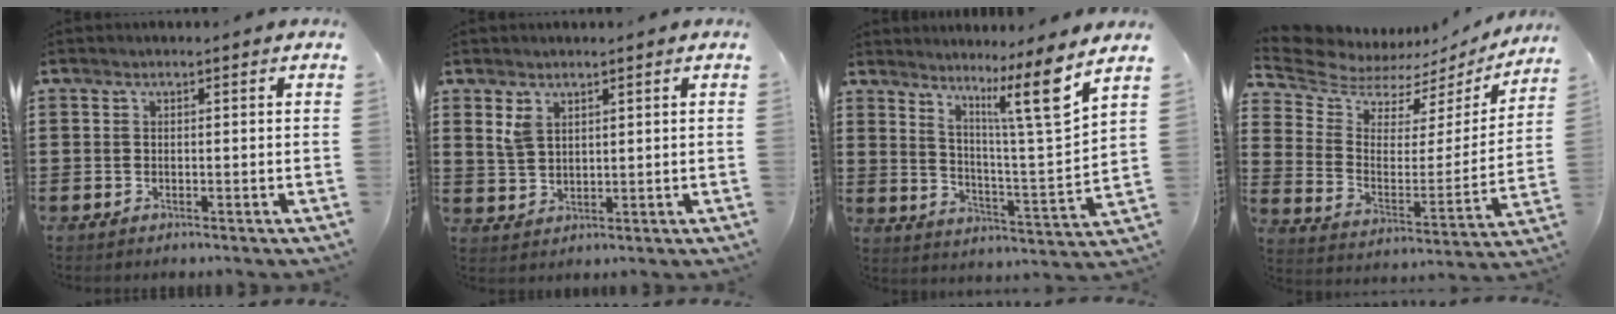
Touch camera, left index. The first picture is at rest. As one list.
[{"total": 2.9, "force": [1.9, 1.5, 1.4], "torque": [-0.034, 0.003, 0.037]}, {"total": 11.6, "force": [7.8, -0.1, 8.5], "torque": [-0.155, -0.042, 0.118]}, {"total": 6.4, "force": [5.9, 2.5, 0.9], "torque": [-0.058, -0.045, 0.101]}]